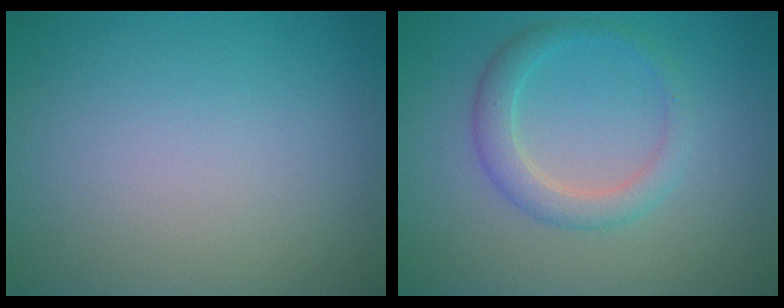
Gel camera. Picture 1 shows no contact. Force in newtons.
{"total": 2.7, "press": 2.7, "slide": 0.1}